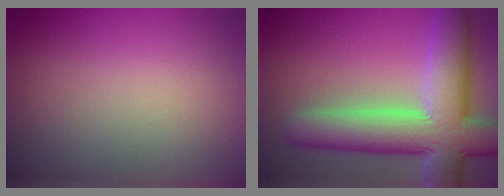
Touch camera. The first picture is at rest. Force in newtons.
{"total": 10.9, "press": 10.9, "slide": 1.1}